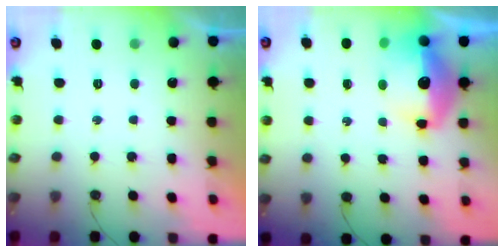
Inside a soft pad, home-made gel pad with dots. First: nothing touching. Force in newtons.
{"total": 15.0, "press": 14.9, "slide": 1.2}